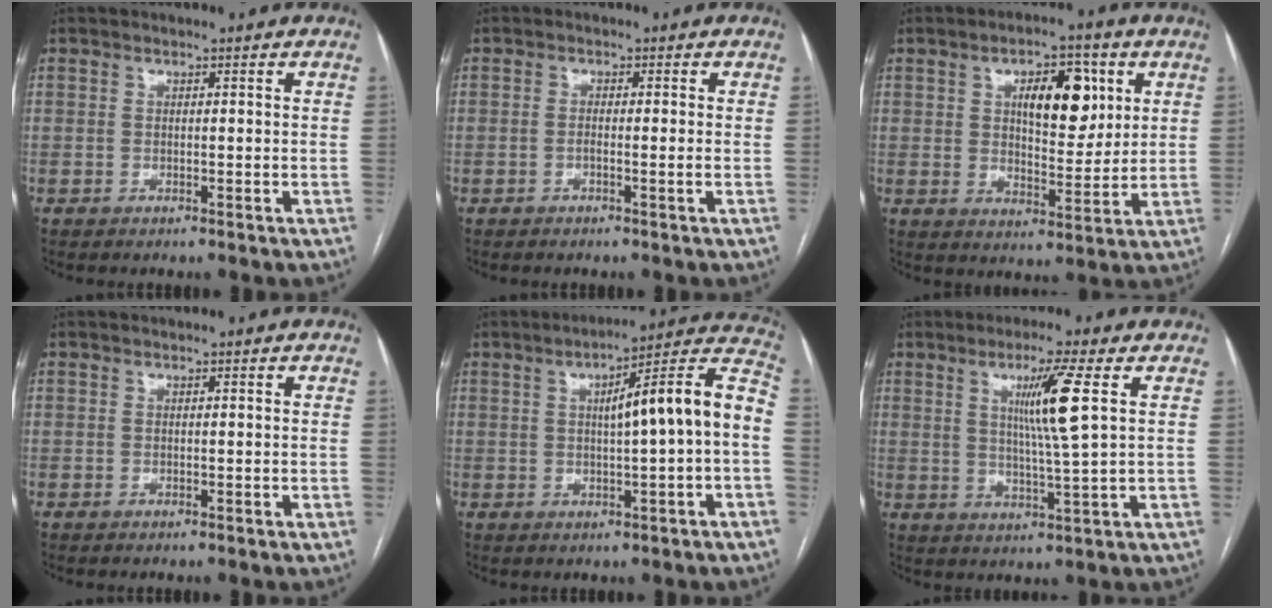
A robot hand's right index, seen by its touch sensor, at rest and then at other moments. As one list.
[{"total": 1.4, "force": [-0.5, -0.1, 1.3], "torque": [-0.022, 0.001, -0.009]}, {"total": 10.2, "force": [3.5, 4.3, 8.5], "torque": [-0.128, 0.009, 0.058]}, {"total": 0.0}, {"total": 13.7, "force": [0.4, 0.3, 13.6], "torque": [-0.189, 0.034, 0.005]}, {"total": 8.0, "force": [2.5, -1.2, 7.5], "torque": [-0.134, -0.009, 0.047]}]